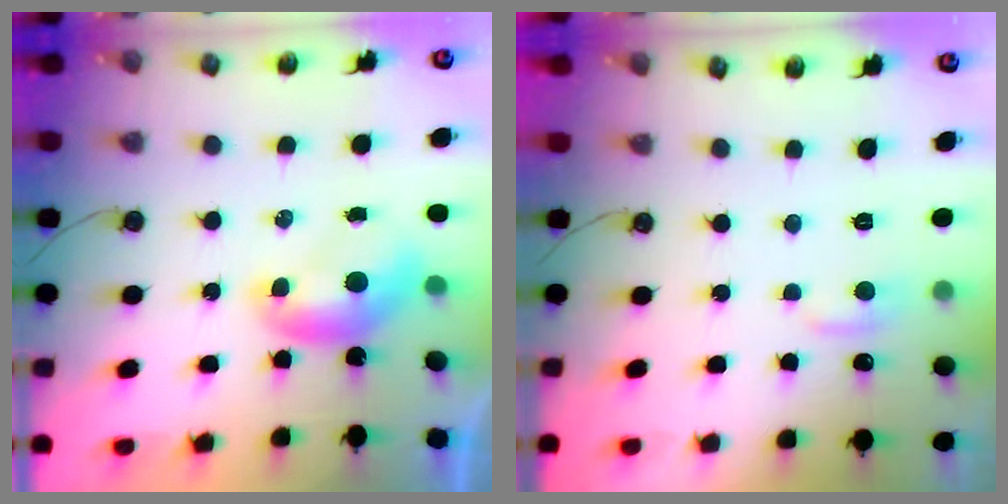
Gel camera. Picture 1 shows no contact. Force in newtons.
{"total": 1.0, "press": 0.0, "slide": 1.0}